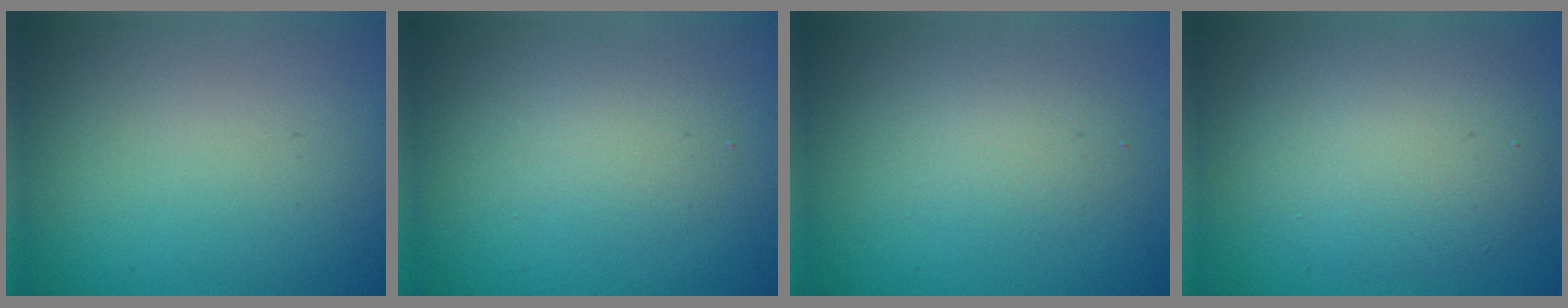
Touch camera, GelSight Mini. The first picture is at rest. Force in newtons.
{"total": 2.4, "press": 2.4, "slide": 0.1}
{"total": 2.2, "press": 2.2, "slide": 0.2}
{"total": 6.0, "press": 6.0, "slide": 0.3}